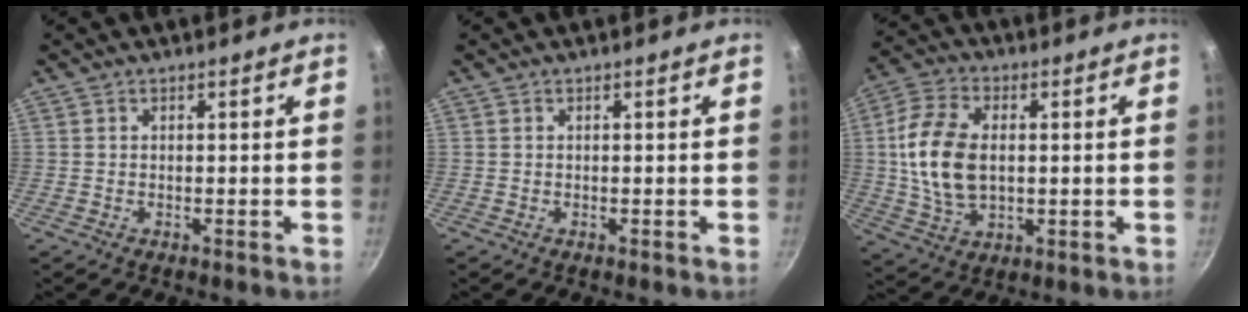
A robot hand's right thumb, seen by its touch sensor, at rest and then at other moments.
{"total": 0.0}
{"total": 13.7, "force": [0.9, 8.5, 10.8], "torque": [-0.202, 0.003, 0.016]}